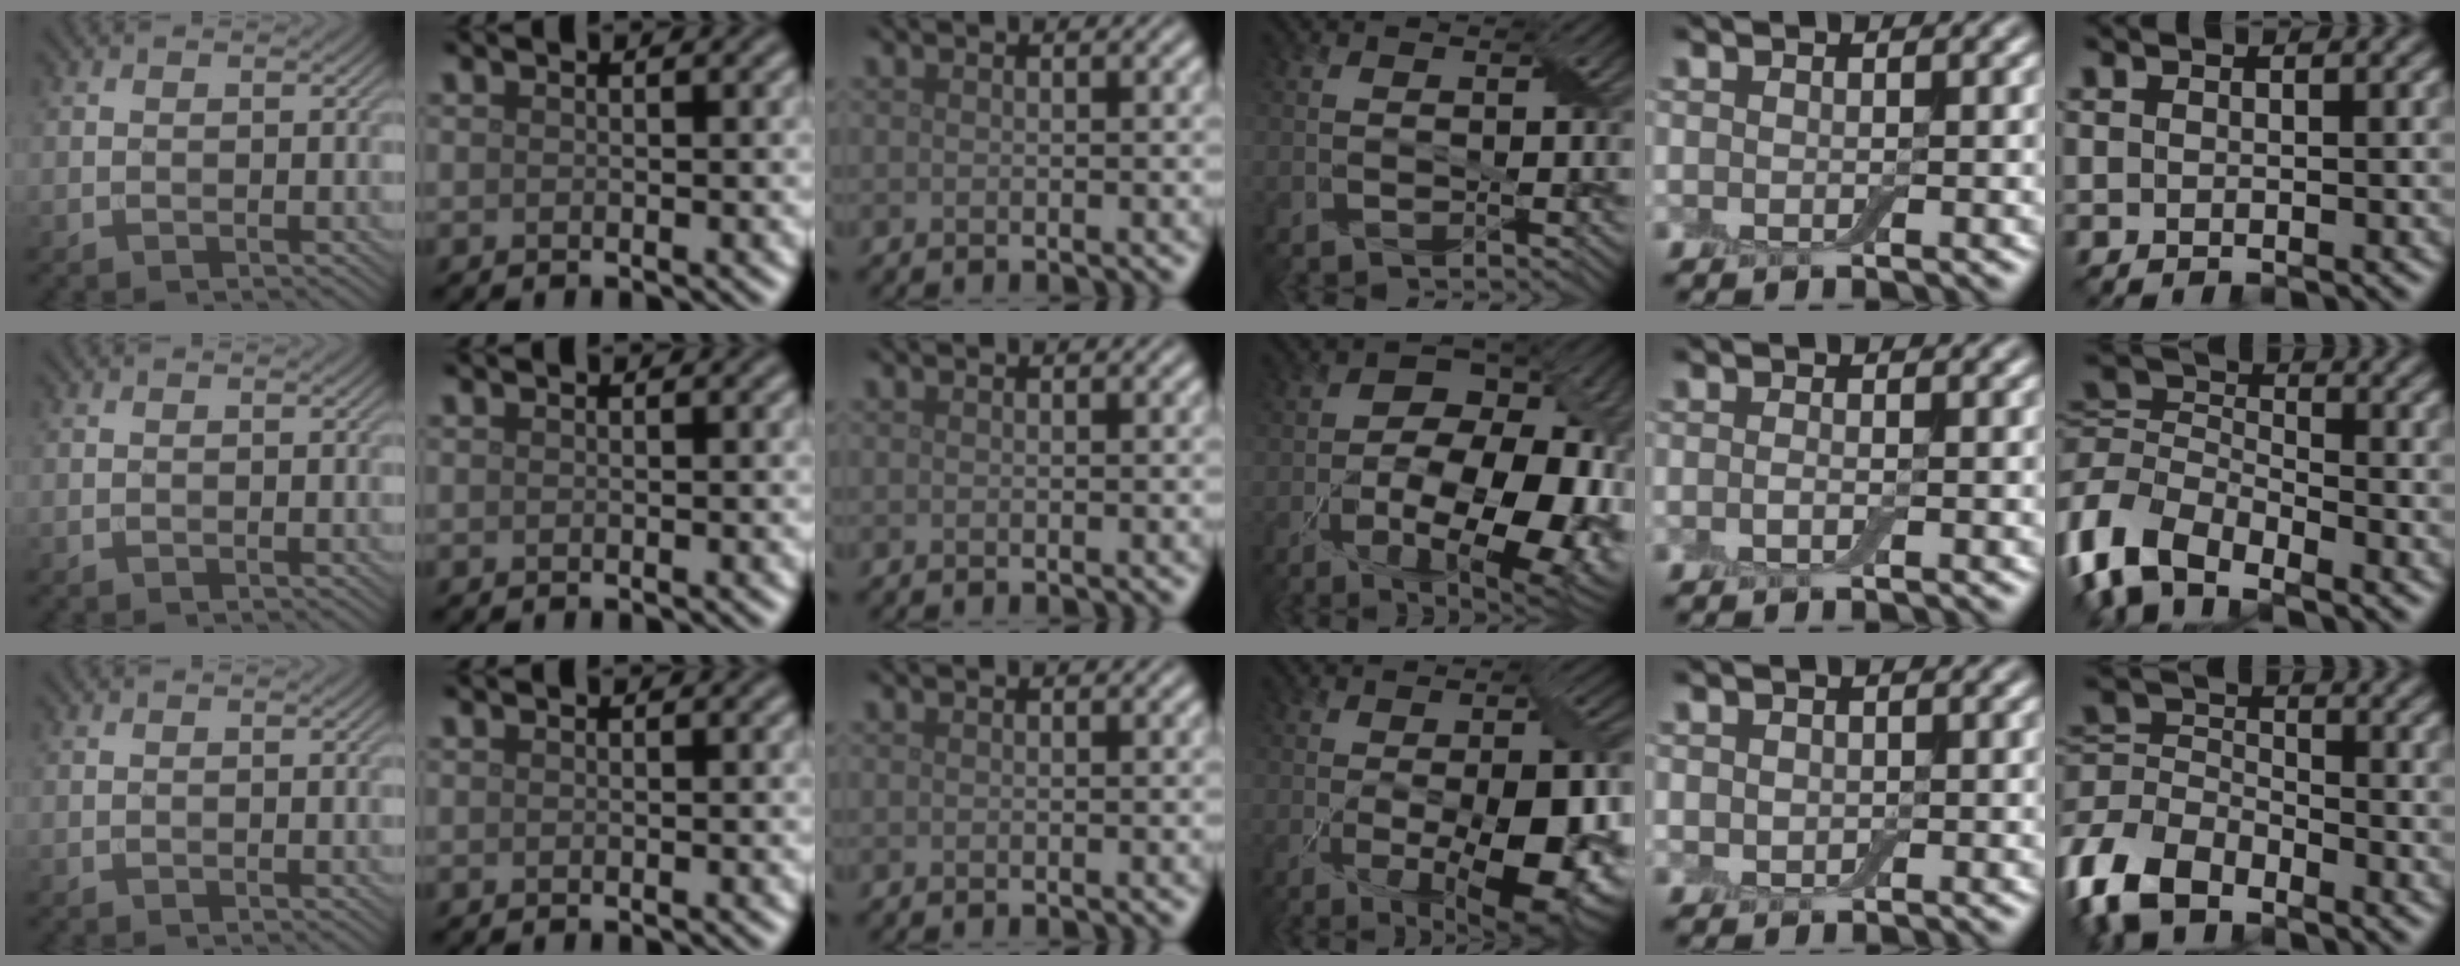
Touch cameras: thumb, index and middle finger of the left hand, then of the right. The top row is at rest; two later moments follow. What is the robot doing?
{"motion": "fold", "object": "cloth"}